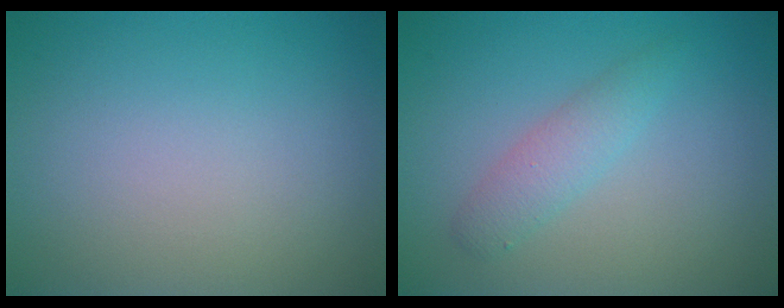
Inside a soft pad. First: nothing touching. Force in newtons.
{"total": 2.2, "press": 2.2, "slide": 0.1}